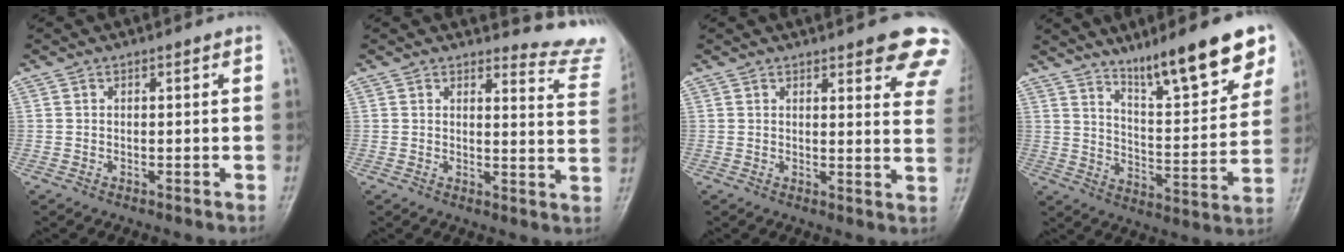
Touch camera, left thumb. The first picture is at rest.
{"total": 9.6, "force": [9.5, 0.5, -1.1], "torque": [0.041, -0.135, 0.084]}
{"total": 12.3, "force": [8.8, 3.4, 7.9], "torque": [-0.056, -0.039, 0.083]}
{"total": 16.4, "force": [11.3, 3.3, 11.4], "torque": [-0.141, -0.065, 0.184]}